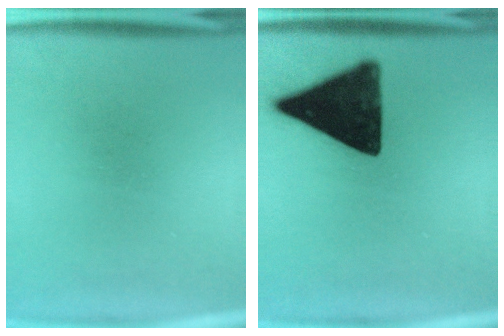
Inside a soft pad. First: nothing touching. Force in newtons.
{"total": 16.3}